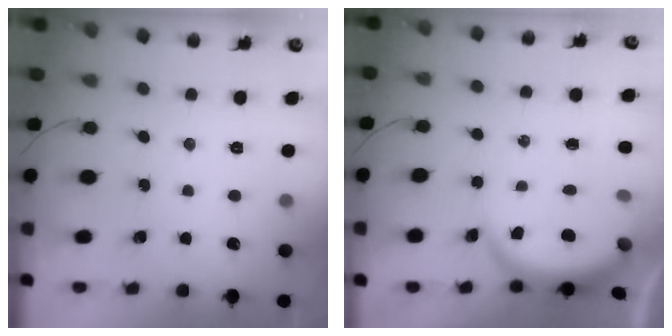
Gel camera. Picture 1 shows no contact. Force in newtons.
{"total": 3.9, "press": 3.9, "slide": 0.2}